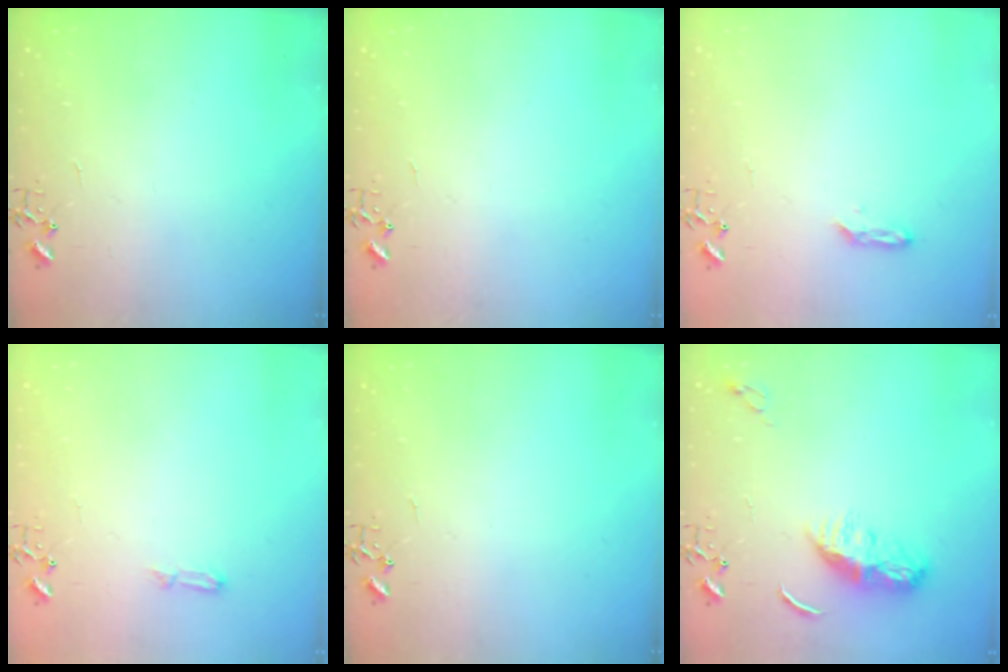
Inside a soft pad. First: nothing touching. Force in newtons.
{"total": 0.0}
{"total": 4.1, "press": 4.0, "slide": 0.6}
{"total": 4.8, "press": 4.8, "slide": 0.5}
{"total": 0.0}
{"total": 8.7, "press": 8.7, "slide": 0.3}